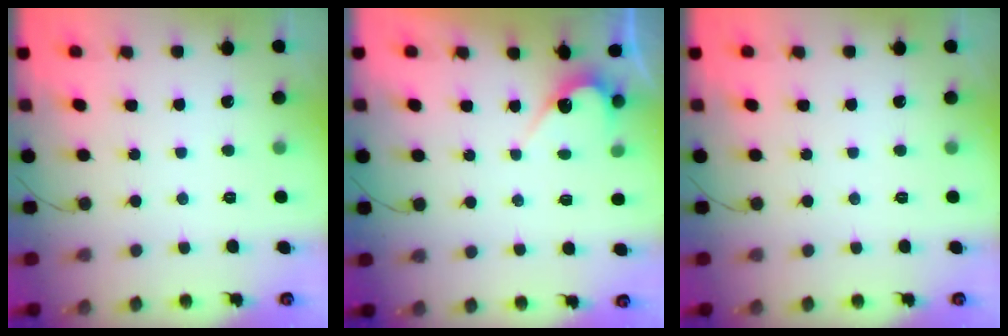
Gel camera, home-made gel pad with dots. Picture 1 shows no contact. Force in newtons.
{"total": 4.6, "press": 4.6, "slide": 0.2}
{"total": 0.0}